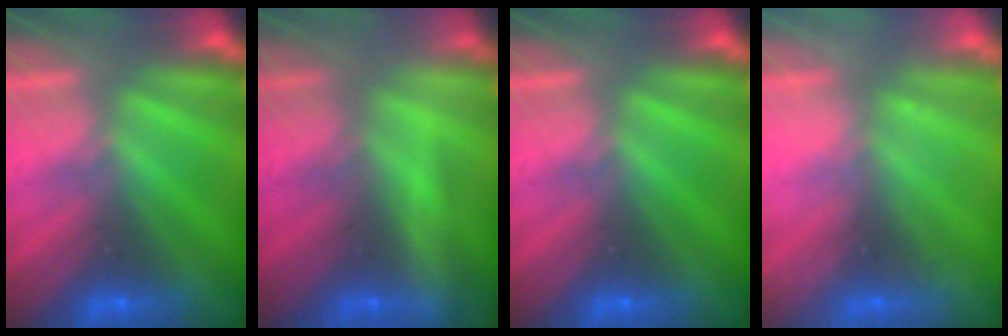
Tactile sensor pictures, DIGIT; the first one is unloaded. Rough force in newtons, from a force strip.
{"total": 2.3}
{"total": 0.0}
{"total": 2.2}